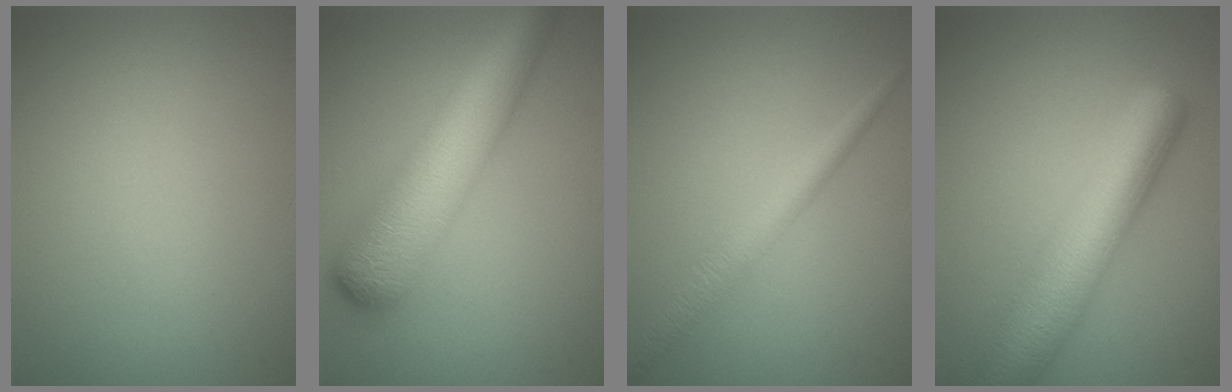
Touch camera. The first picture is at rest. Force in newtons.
{"total": 9.5, "press": 9.5, "slide": 0.4}
{"total": 2.4, "press": 2.3, "slide": 0.2}
{"total": 8.0, "press": 8.0, "slide": 0.2}